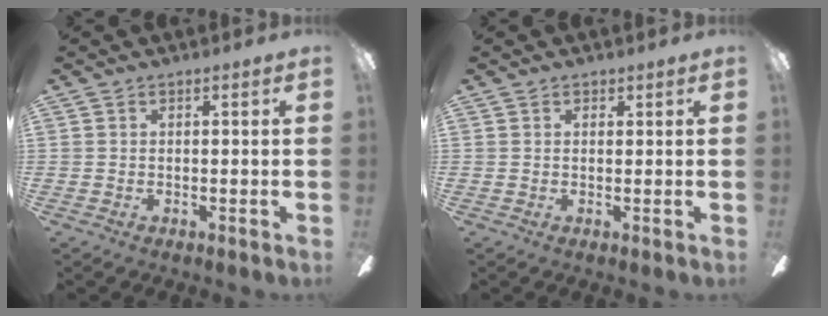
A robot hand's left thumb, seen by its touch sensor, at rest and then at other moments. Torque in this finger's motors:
{"motor_torque": [0.09, -0.07, -0.27, 0.13, -0.01]}